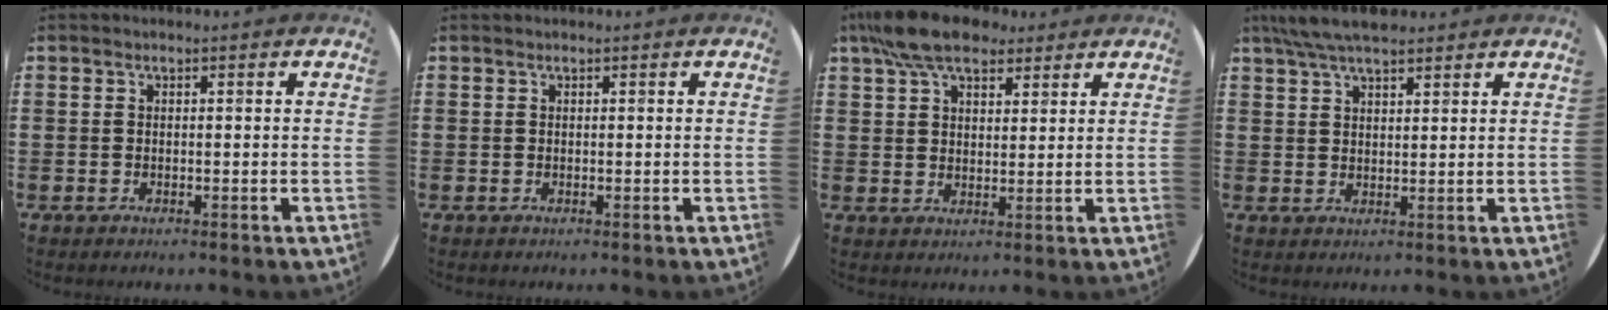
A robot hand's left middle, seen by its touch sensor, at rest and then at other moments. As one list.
[{"total": 0.0}, {"total": 8.0, "force": [6.3, 3.5, 3.5], "torque": [-0.082, -0.004, 0.117]}, {"total": 5.4, "force": [4.6, 1.2, 2.6], "torque": [-0.062, -0.003, 0.084]}]